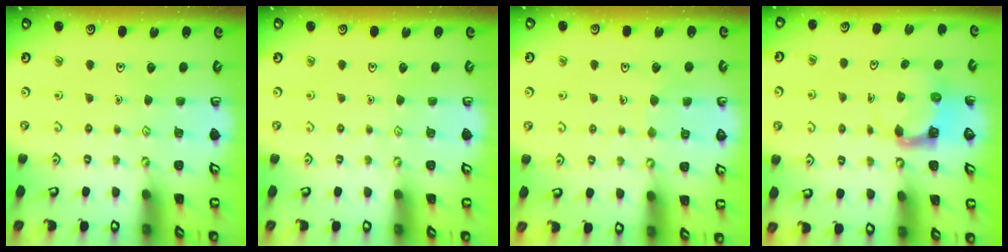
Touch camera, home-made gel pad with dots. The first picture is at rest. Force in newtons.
{"total": 0.0}
{"total": 5.1, "press": 5.1, "slide": 0.3}
{"total": 3.7, "press": 3.7, "slide": 0.4}